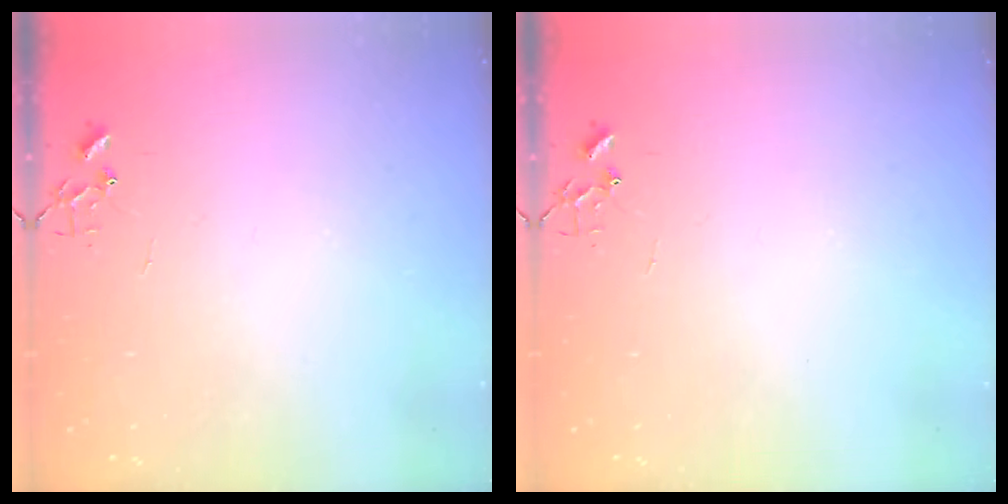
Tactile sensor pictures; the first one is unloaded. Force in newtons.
{"total": 0.0}